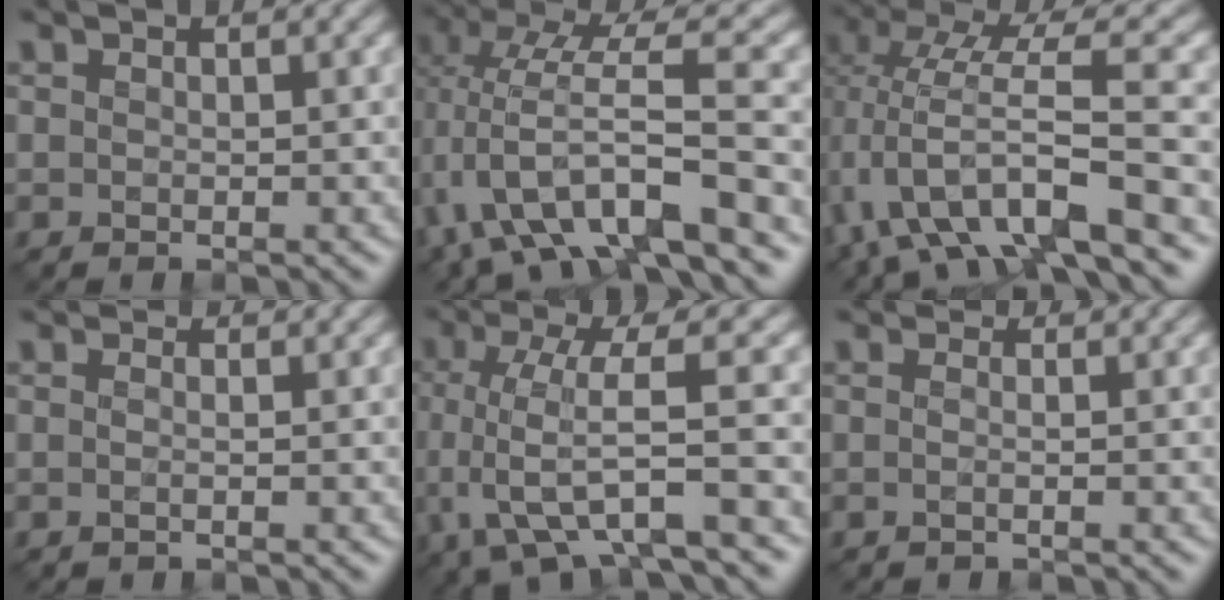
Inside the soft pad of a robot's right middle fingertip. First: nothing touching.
{"total": 9.4, "force": [-2.7, 2.8, 8.6], "torque": [-0.156, 0.010, -0.055]}
{"total": 9.2, "force": [-3.4, 2.4, 8.2], "torque": [-0.150, 0.015, -0.069]}
{"total": 0.8, "force": [0.5, 0.3, 0.6], "torque": [-0.017, -0.003, -0.005]}
{"total": 7.3, "force": [-1.4, 2.0, 6.9], "torque": [-0.137, -0.009, -0.029]}
{"total": 0.8, "force": [0.2, 0.5, 0.5], "torque": [-0.014, -0.002, -0.008]}